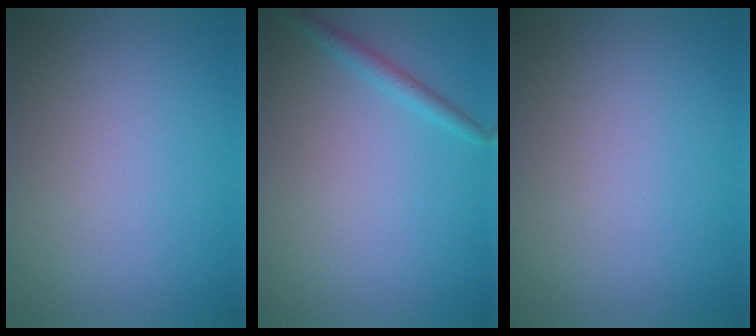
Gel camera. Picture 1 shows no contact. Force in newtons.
{"total": 1.5, "press": 1.5, "slide": 0.1}
{"total": 0.0}